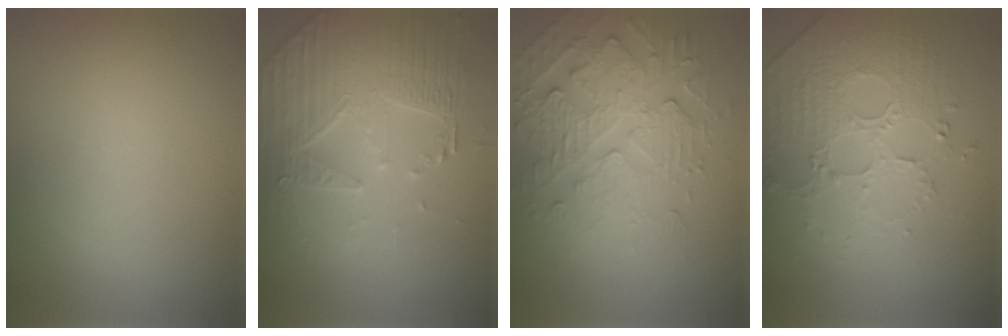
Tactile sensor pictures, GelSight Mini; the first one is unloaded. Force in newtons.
{"total": 4.4, "press": 4.2, "slide": 1.2}
{"total": 4.8, "press": 4.1, "slide": 2.3}
{"total": 5.1, "press": 3.6, "slide": 3.6}